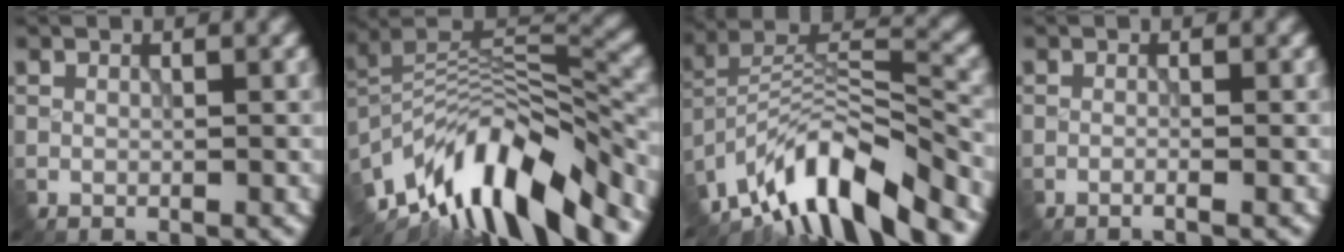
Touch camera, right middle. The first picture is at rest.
{"total": 13.0, "force": [-8.7, 4.7, 8.4], "torque": [-0.151, 0.025, -0.155]}
{"total": 10.9, "force": [-8.1, 3.3, 6.4], "torque": [-0.101, 0.015, -0.159]}
{"total": 0.8, "force": [-0.5, -0.1, 0.6], "torque": [-0.010, 0.000, -0.012]}